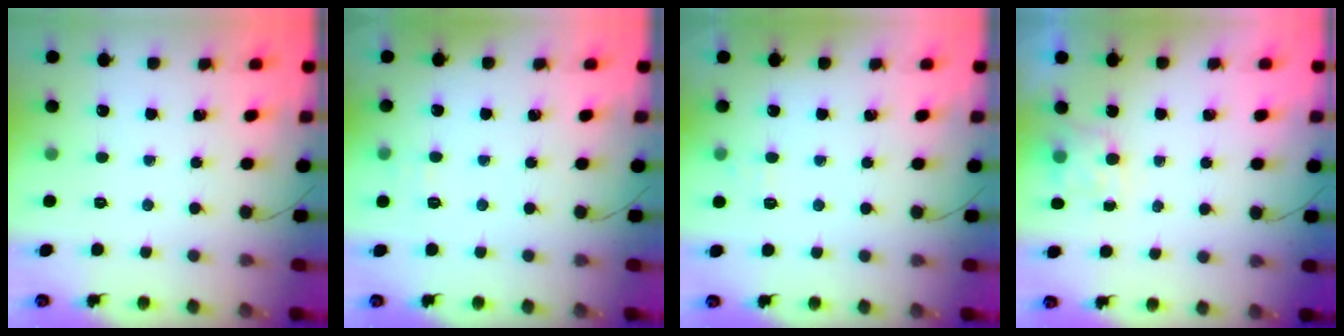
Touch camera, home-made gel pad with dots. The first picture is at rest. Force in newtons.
{"total": 5.5, "press": 5.3, "slide": 1.3}
{"total": 6.0, "press": 5.8, "slide": 1.6}
{"total": 4.2, "press": 4.1, "slide": 0.9}